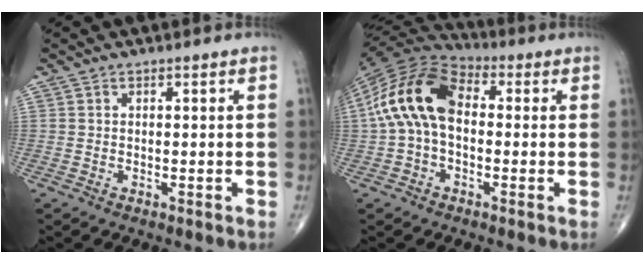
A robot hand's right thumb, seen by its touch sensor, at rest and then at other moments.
{"total": 15.5, "force": [0.7, 9.7, 12.1], "torque": [-0.229, 0.038, -0.001]}